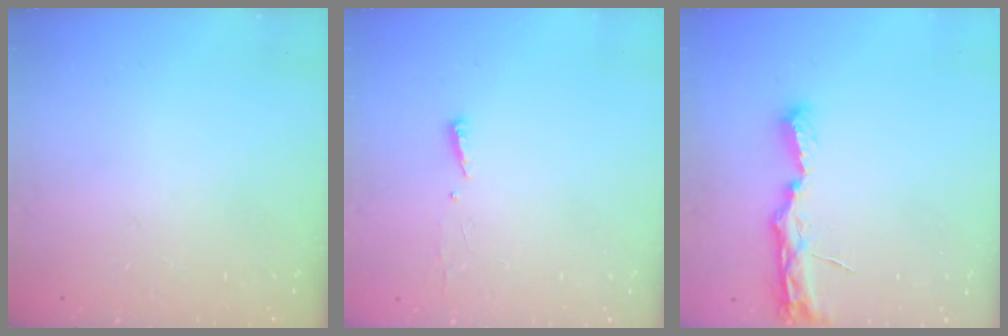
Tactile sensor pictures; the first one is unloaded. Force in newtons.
{"total": 4.1, "press": 4.0, "slide": 1.0}
{"total": 8.0, "press": 8.0, "slide": 0.7}